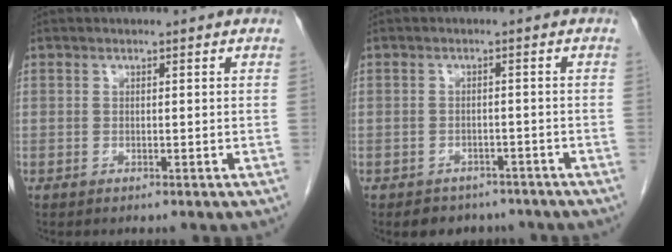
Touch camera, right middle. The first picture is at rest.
{"total": 5.2, "force": [-4.2, 2.9, 0.9], "torque": [-0.010, 0.010, -0.049]}